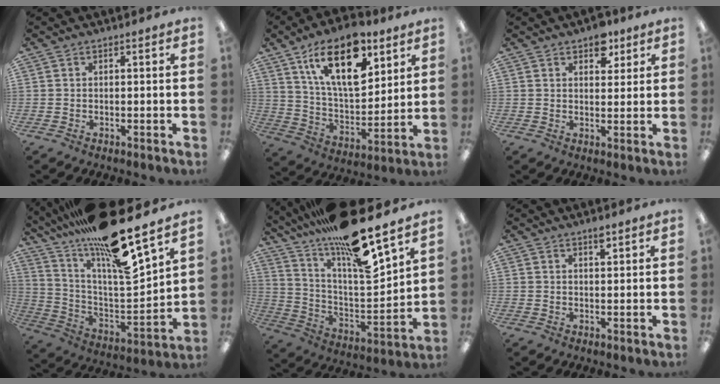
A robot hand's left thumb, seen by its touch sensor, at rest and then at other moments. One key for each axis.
{"total": 20.4, "fx": 11.4, "fy": 9.6, "fz": 13.9, "tx": -0.228, "ty": -0.040, "tz": 0.193}
{"total": 5.9, "fx": 3.9, "fy": 3.4, "fz": 2.8, "tx": -0.016, "ty": -0.018, "tz": 0.063}
{"total": 21.6, "fx": 16.7, "fy": 3.0, "fz": 13.3, "tx": -0.232, "ty": -0.124, "tz": 0.268}
{"total": 20.6, "fx": 16.4, "fy": 2.4, "fz": 12.2, "tx": -0.213, "ty": -0.123, "tz": 0.267}
{"total": 2.1, "fx": 1.6, "fy": 0.6, "fz": 1.3, "tx": -0.022, "ty": -0.004, "tz": 0.027}